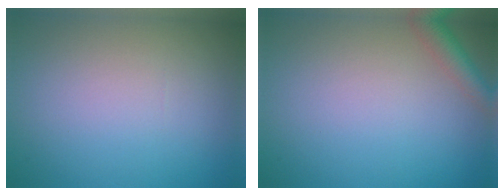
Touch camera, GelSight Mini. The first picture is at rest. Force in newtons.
{"total": 2.4, "press": 2.4, "slide": 0.2}